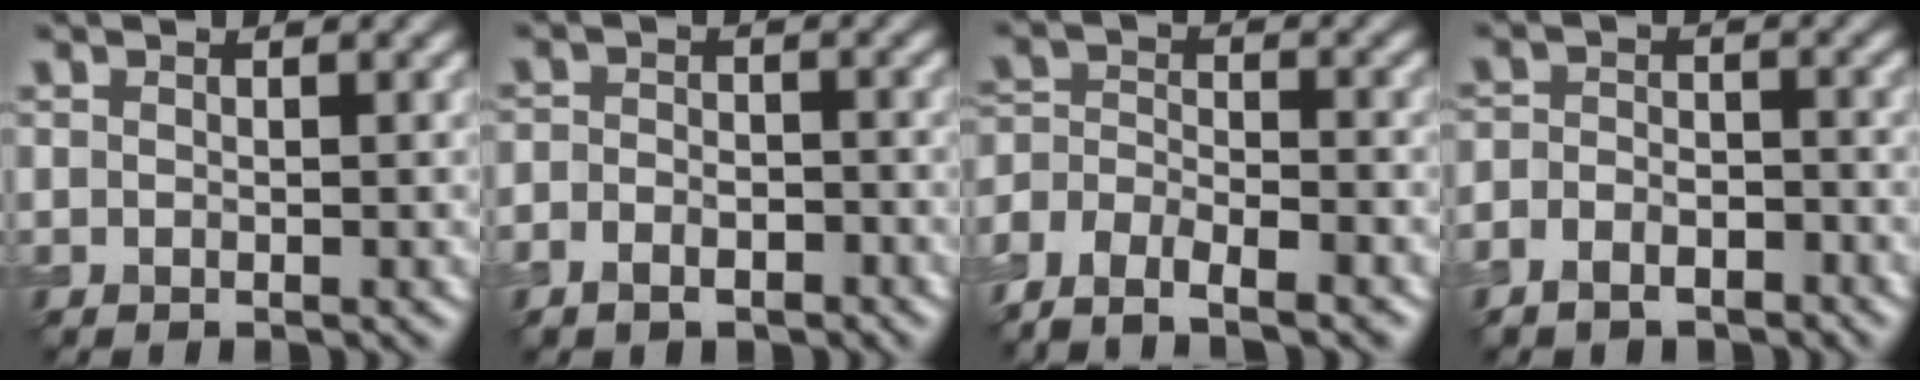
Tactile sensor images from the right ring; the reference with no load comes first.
{"total": 2.8, "force": [-2.0, 1.8, 0.8], "torque": [0.005, 0.002, -0.038]}
{"total": 6.0, "force": [-5.1, 2.4, 2.3], "torque": [-0.027, -0.001, -0.089]}
{"total": 3.0, "force": [-2.3, 1.7, 0.7], "torque": [-0.010, -0.001, -0.047]}